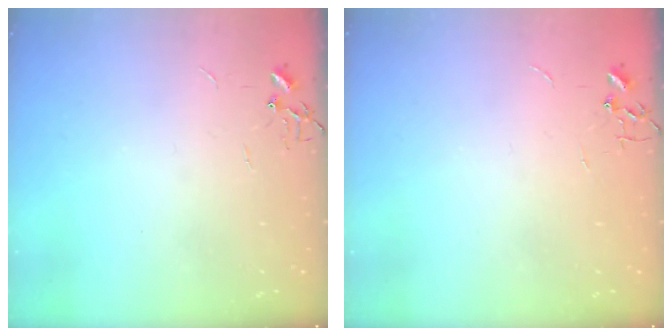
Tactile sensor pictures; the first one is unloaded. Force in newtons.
{"total": 0.0}